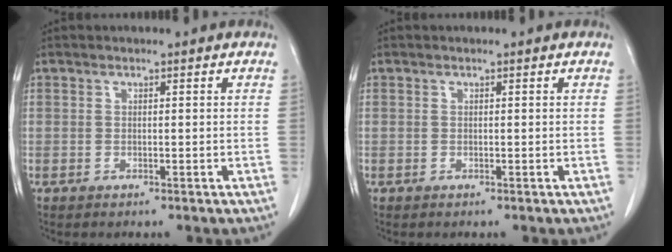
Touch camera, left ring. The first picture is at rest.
{"total": 0.0}